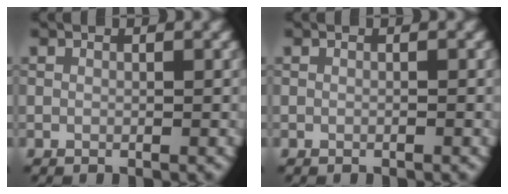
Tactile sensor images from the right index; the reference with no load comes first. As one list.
[{"total": 0.0}]